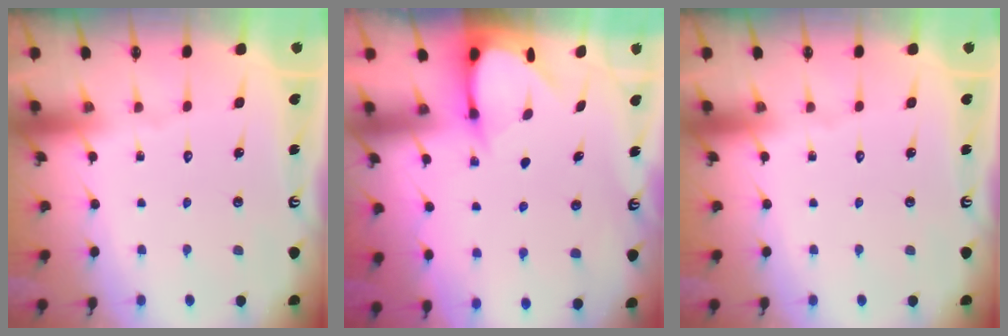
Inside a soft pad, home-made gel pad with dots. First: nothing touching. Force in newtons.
{"total": 3.8, "press": 3.8, "slide": 0.3}
{"total": 0.0}